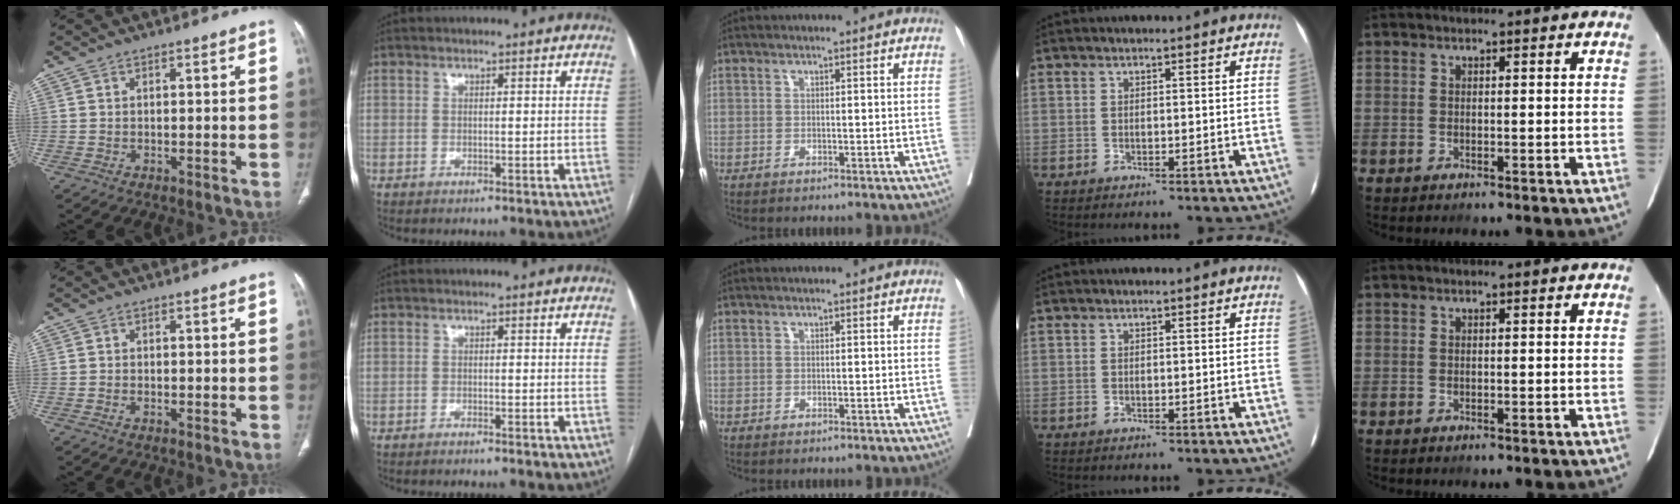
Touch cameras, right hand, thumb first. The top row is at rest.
{"thumb": {"total": 0.5, "force": [-0.3, 0.2, 0.3], "torque": [-0.009, 0.001, -0.007]}, "index": {"total": 1.0, "force": [-0.9, -0.1, 0.3], "torque": [-0.005, -0.001, -0.013]}}